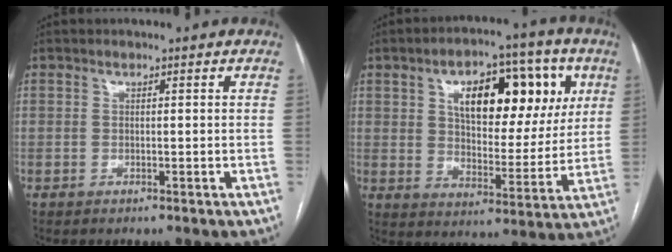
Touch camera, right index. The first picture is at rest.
{"total": 17.5, "force": [6.3, 8.3, 14.0], "torque": [-0.197, 0.029, 0.097]}